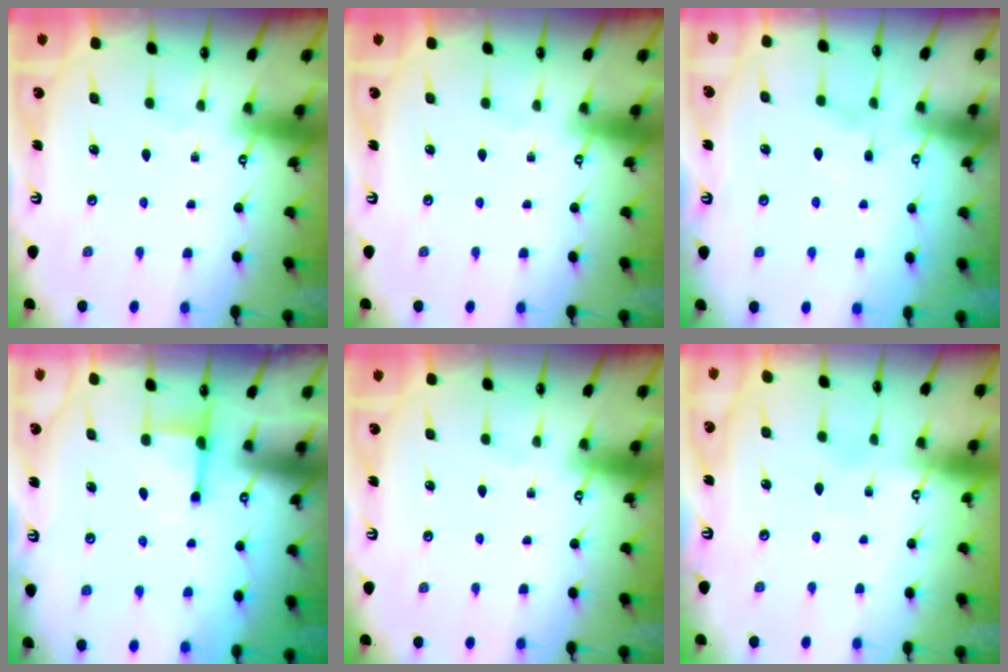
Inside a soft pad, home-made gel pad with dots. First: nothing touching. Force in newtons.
{"total": 0.0}
{"total": 4.3, "press": 4.3, "slide": 0.4}
{"total": 2.3, "press": 2.2, "slide": 0.6}
{"total": 0.0}
{"total": 4.9, "press": 4.9, "slide": 0.6}